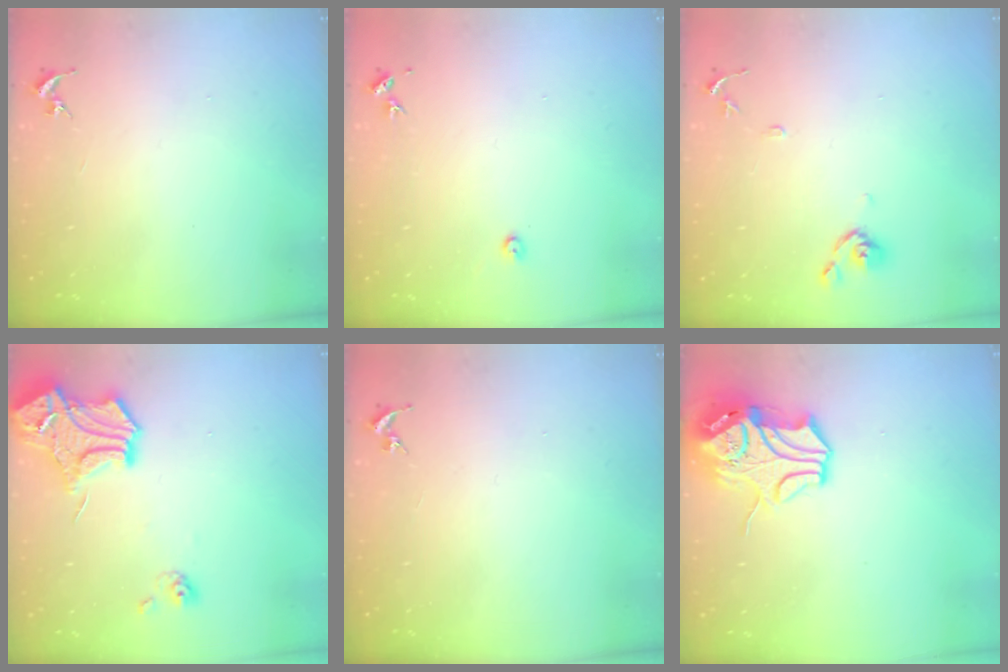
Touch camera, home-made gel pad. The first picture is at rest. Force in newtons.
{"total": 2.4, "press": 2.4, "slide": 0.3}
{"total": 8.6, "press": 8.6, "slide": 0.7}
{"total": 15.5, "press": 15.4, "slide": 1.4}
{"total": 0.0}
{"total": 14.0, "press": 13.8, "slide": 2.1}